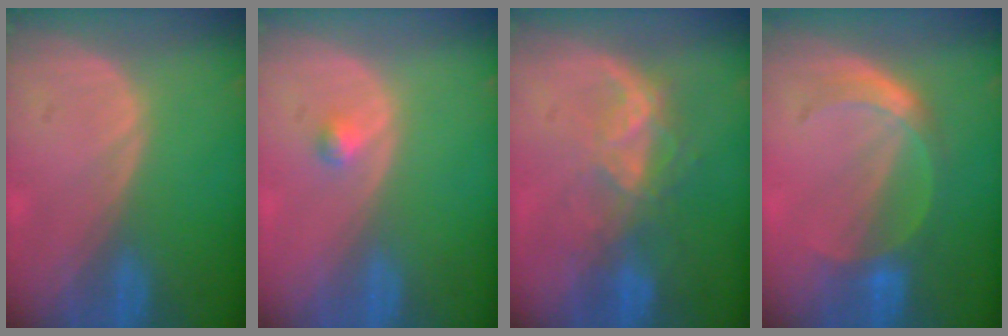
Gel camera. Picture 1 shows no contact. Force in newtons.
{"total": 1.1, "press": 1.1, "slide": 0.1}
{"total": 6.5, "press": 5.9, "slide": 2.8}
{"total": 4.9, "press": 4.9, "slide": 0.3}